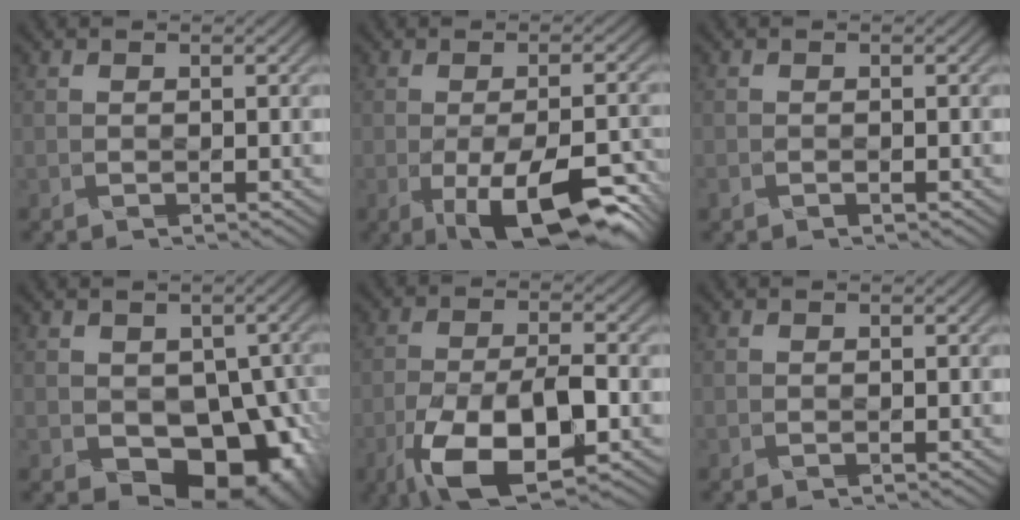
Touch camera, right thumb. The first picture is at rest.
{"total": 13.0, "force": [-6.2, 5.6, 10.0], "torque": [-0.154, -0.023, -0.077]}
{"total": 0.7, "force": [-0.6, 0.4, 0.0], "torque": [-0.008, 0.004, -0.008]}
{"total": 12.5, "force": [-3.3, 9.7, 7.3], "torque": [-0.099, -0.015, -0.058]}
{"total": 12.9, "force": [-6.0, 5.5, 10.0], "torque": [-0.223, -0.030, -0.091]}
{"total": 0.0}